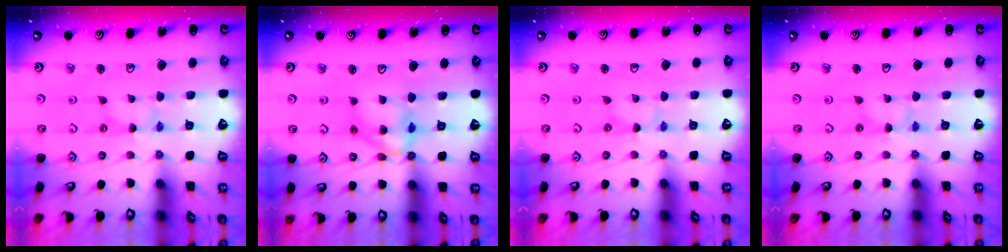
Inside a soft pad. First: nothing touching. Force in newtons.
{"total": 12.1, "press": 12.0, "slide": 1.1}
{"total": 0.0}
{"total": 0.0}